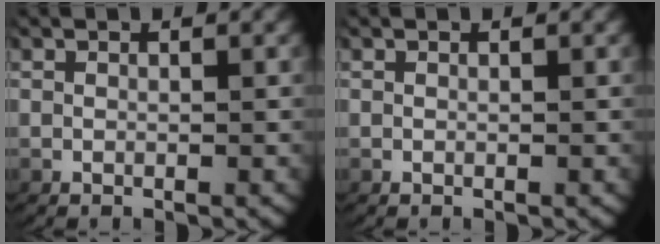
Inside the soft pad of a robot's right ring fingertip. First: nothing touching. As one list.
[{"total": 0.0}]